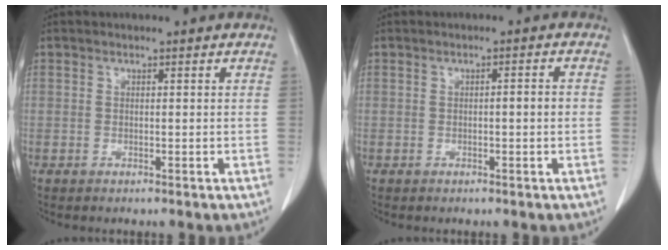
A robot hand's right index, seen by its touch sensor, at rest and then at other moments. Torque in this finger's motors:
{"motor_torque": [0.37, -0.20, 0.02, 0.02]}